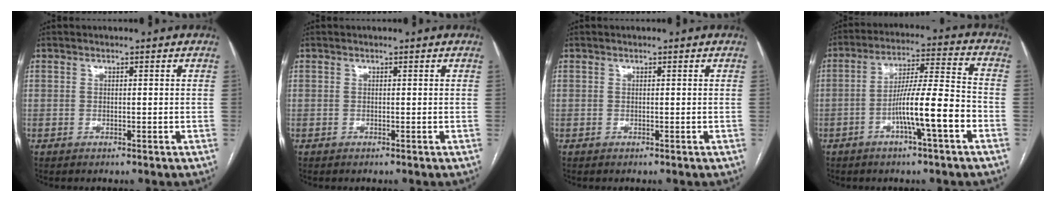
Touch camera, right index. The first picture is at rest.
{"total": 0.0}
{"total": 0.0}
{"total": 10.9, "force": [-4.2, 0.2, 10.1], "torque": [-0.176, 0.012, -0.072]}